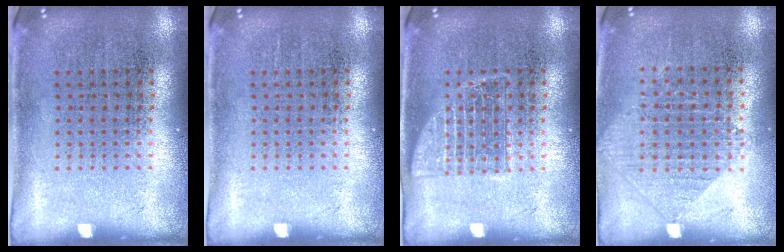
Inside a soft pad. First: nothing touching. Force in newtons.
{"total": 0.0}
{"total": 2.0, "press": 2.0, "slide": 0.4}
{"total": 0.9, "press": 0.9, "slide": 0.2}